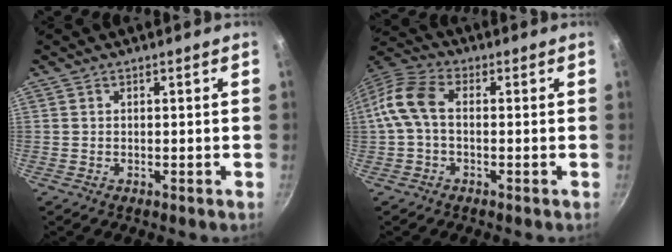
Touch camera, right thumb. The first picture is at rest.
{"total": 8.5, "force": [-0.1, 5.3, 6.7], "torque": [-0.141, 0.029, -0.019]}